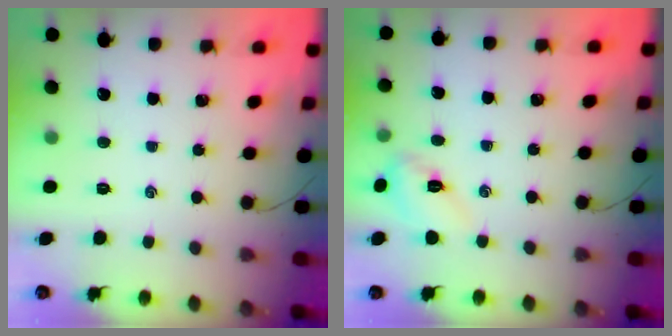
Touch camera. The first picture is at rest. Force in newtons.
{"total": 4.5, "press": 4.4, "slide": 0.9}